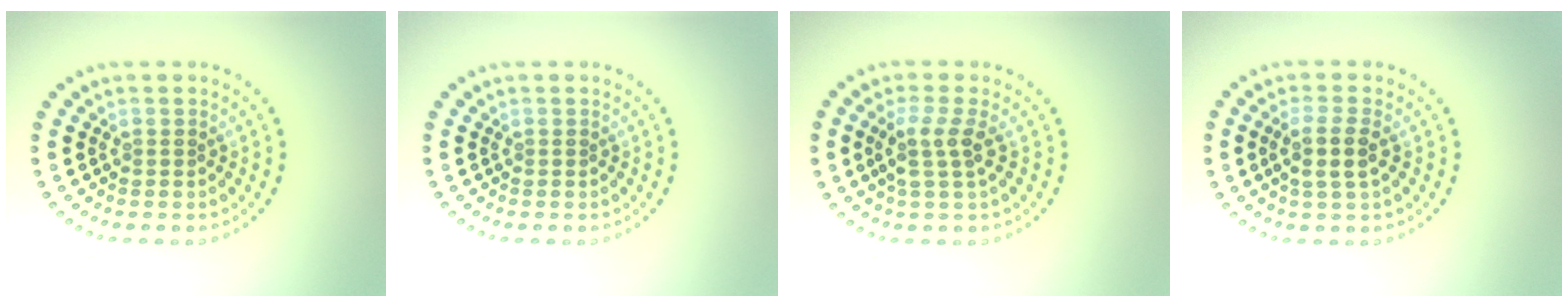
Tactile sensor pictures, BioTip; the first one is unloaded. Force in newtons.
{"total": 0.0}
{"total": 2.6, "press": 2.1, "slide": 1.6}
{"total": 2.6, "press": 2.3, "slide": 1.3}